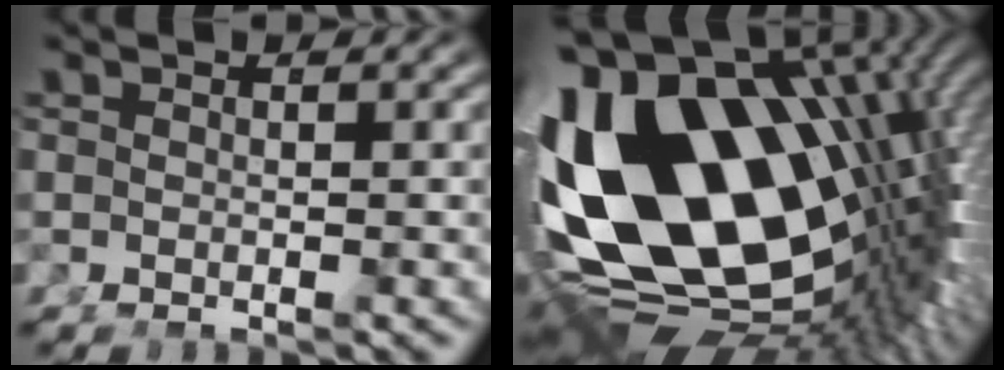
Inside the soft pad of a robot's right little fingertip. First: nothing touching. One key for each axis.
{"total": 38.3, "fx": -3.5, "fy": 23.5, "fz": 30.0, "tx": -0.482, "ty": -0.079, "tz": -0.010}